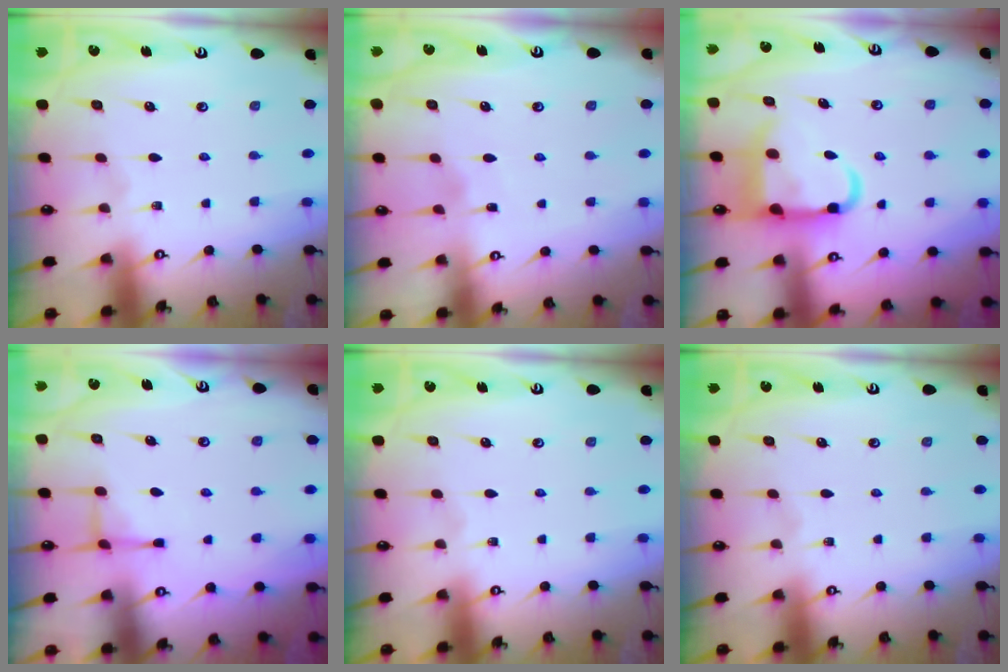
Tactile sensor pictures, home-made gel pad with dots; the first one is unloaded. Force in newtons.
{"total": 2.2, "press": 2.1, "slide": 0.3}
{"total": 12.0, "press": 11.9, "slide": 1.6}
{"total": 3.9, "press": 3.8, "slide": 0.7}
{"total": 0.0}
{"total": 0.0}